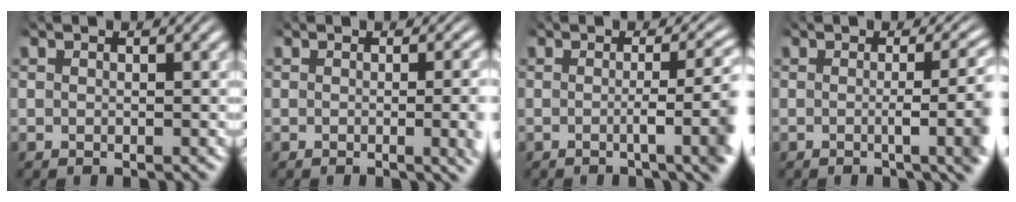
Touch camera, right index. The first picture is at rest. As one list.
[{"total": 4.3, "force": [0.0, 1.3, 4.1], "torque": [-0.029, 0.017, -0.014]}, {"total": 5.4, "force": [-1.0, 1.4, 5.1], "torque": [-0.056, 0.003, -0.026]}, {"total": 5.6, "force": [-0.3, 1.6, 5.4], "torque": [-0.053, 0.011, -0.017]}]